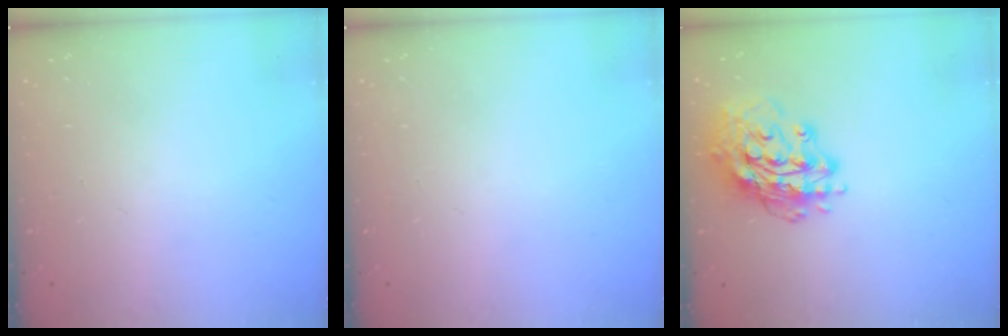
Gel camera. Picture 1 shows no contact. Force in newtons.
{"total": 0.0}
{"total": 15.9, "press": 15.8, "slide": 1.3}